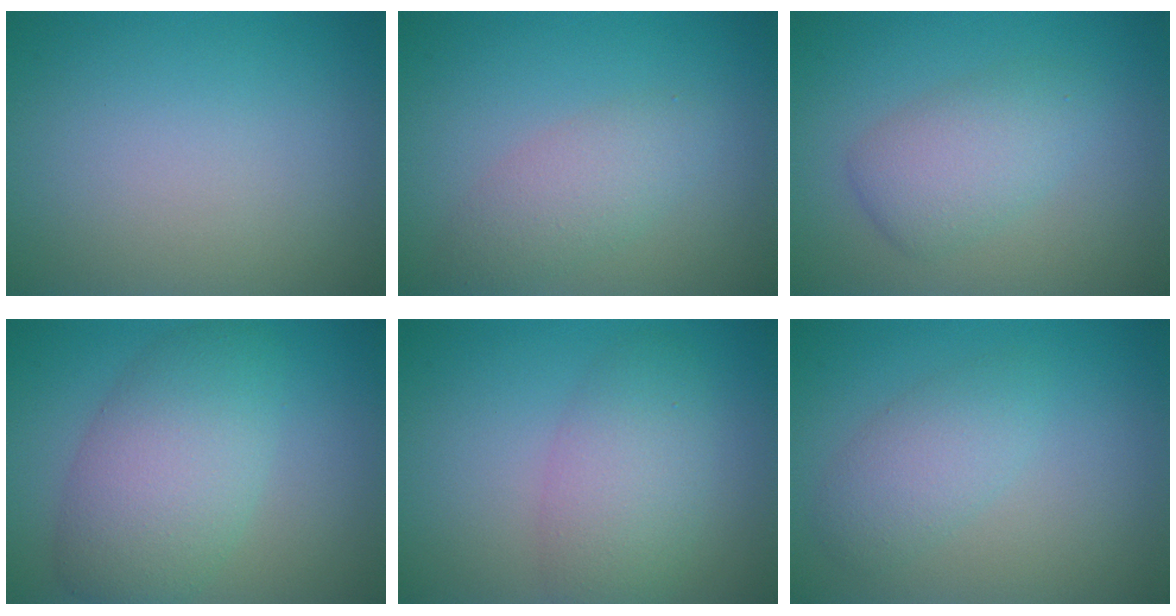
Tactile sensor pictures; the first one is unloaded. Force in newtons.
{"total": 2.8, "press": 2.8, "slide": 0.0}
{"total": 3.5, "press": 3.5, "slide": 0.1}
{"total": 5.4, "press": 5.4, "slide": 0.5}
{"total": 4.3, "press": 4.3, "slide": 0.2}
{"total": 2.7, "press": 2.7, "slide": 0.1}